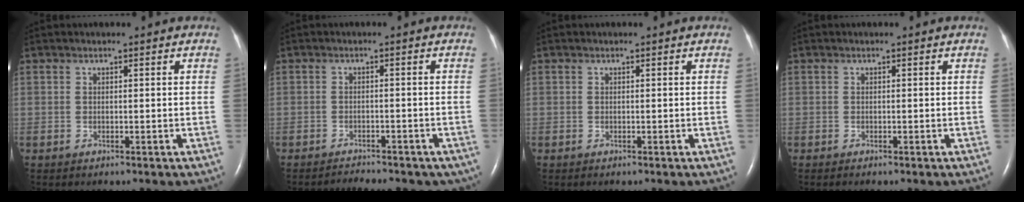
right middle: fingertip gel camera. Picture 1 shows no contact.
{"total": 8.2, "force": [-7.0, 3.0, 3.0], "torque": [-0.039, -0.001, -0.074]}
{"total": 0.0}
{"total": 0.0}